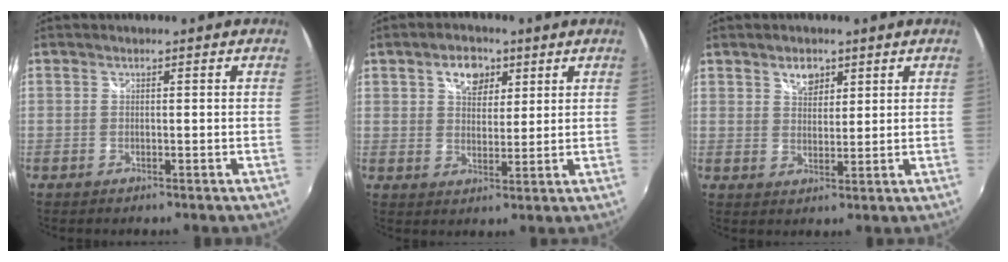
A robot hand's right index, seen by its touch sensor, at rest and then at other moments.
{"total": 6.6, "force": [3.3, 4.4, 3.6], "torque": [-0.052, 0.018, 0.057]}
{"total": 4.1, "force": [2.5, 2.6, 1.9], "torque": [-0.022, 0.006, 0.044]}